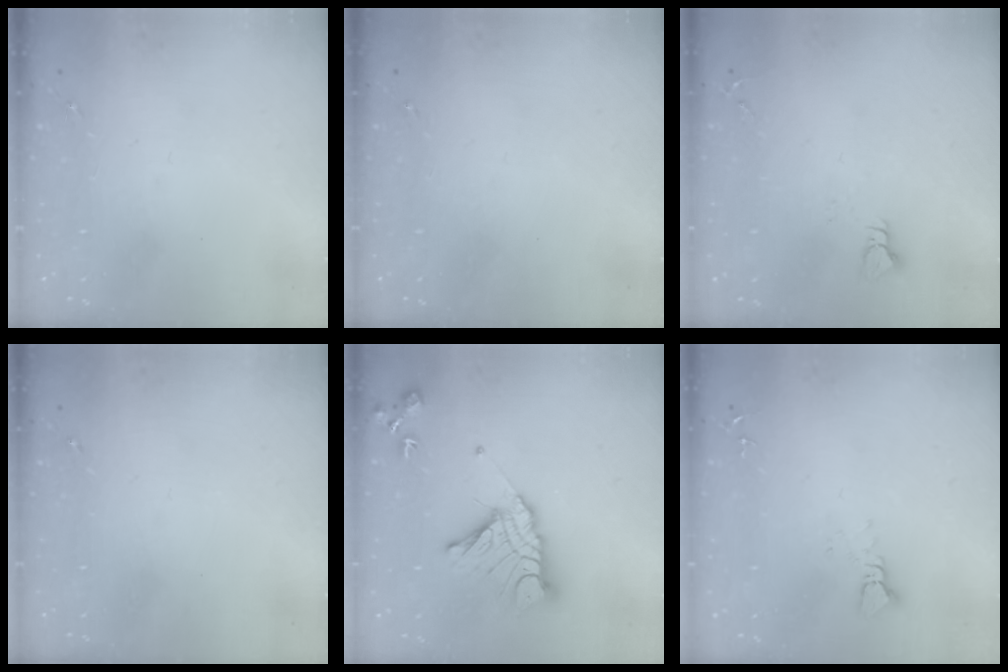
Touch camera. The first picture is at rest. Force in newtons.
{"total": 0.0}
{"total": 2.9, "press": 2.9, "slide": 0.3}
{"total": 0.0}
{"total": 15.8, "press": 15.7, "slide": 1.4}
{"total": 2.4, "press": 2.4, "slide": 0.1}